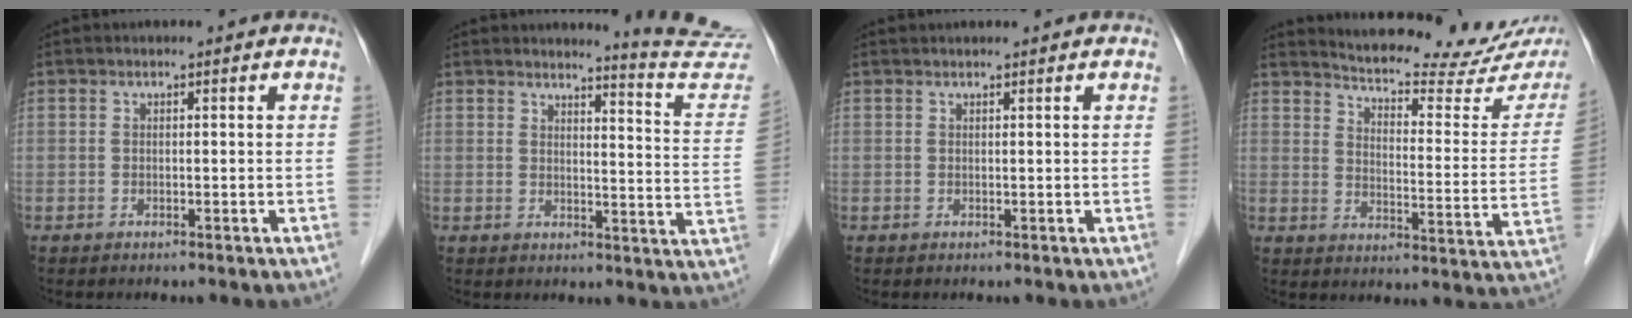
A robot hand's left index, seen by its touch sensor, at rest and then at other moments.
{"total": 11.2, "force": [11.1, -1.7, 0.0], "torque": [-0.009, -0.110, 0.114]}
{"total": 2.0, "force": [1.9, -0.1, 0.7], "torque": [-0.006, 0.024, 0.030]}
{"total": 20.2, "force": [18.6, 2.4, 7.6], "torque": [-0.104, -0.065, 0.224]}